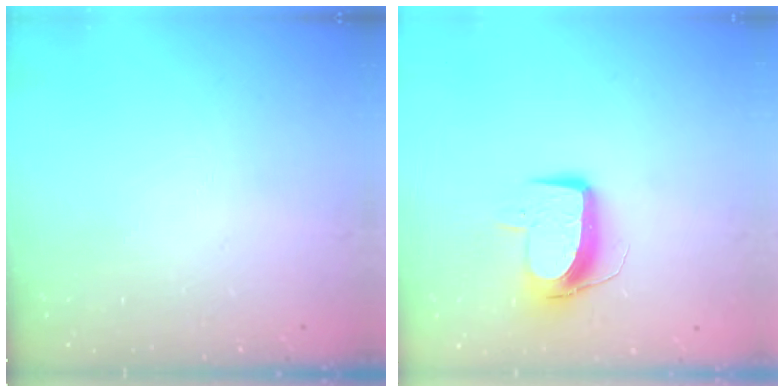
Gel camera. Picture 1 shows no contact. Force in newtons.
{"total": 10.3, "press": 10.3, "slide": 0.7}